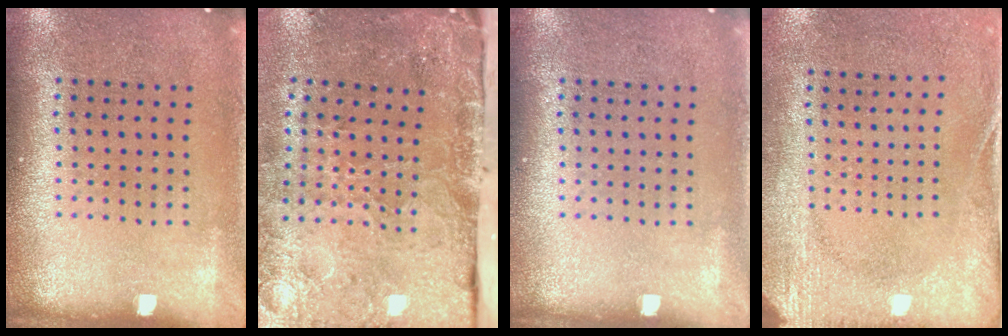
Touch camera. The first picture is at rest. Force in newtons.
{"total": 5.0, "press": 3.7, "slide": 3.4}
{"total": 0.0}
{"total": 2.7, "press": 2.1, "slide": 1.7}